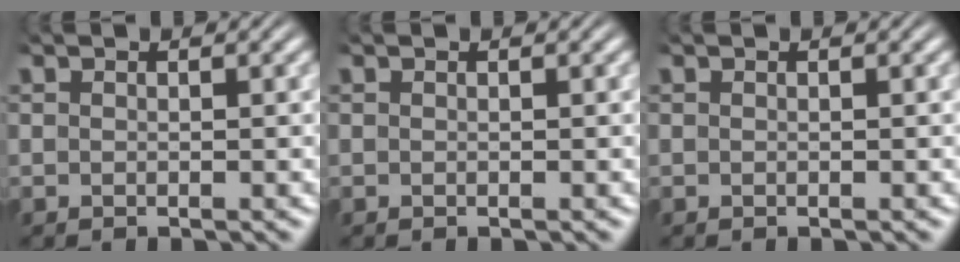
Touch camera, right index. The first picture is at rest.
{"total": 0.0}
{"total": 0.0}